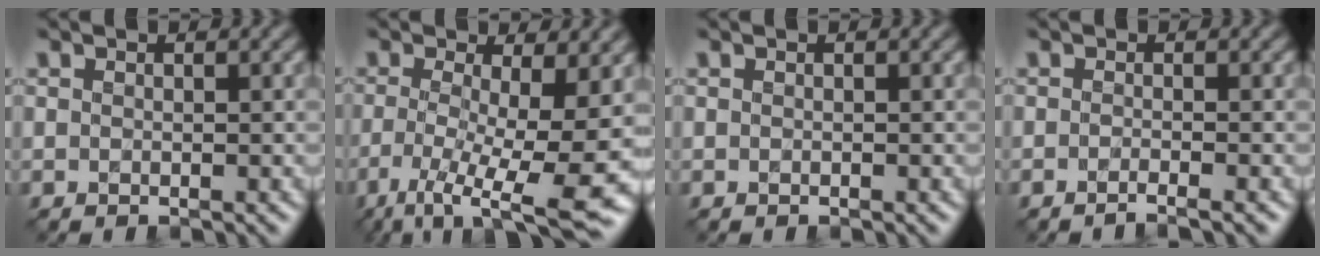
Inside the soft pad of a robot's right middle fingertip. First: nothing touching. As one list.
[{"total": 10.2, "force": [-2.7, 2.9, 9.4], "torque": [-0.161, -0.019, -0.038]}, {"total": 0.0}, {"total": 1.7, "force": [-1.0, 0.3, 1.3], "torque": [-0.008, -0.006, -0.025]}]